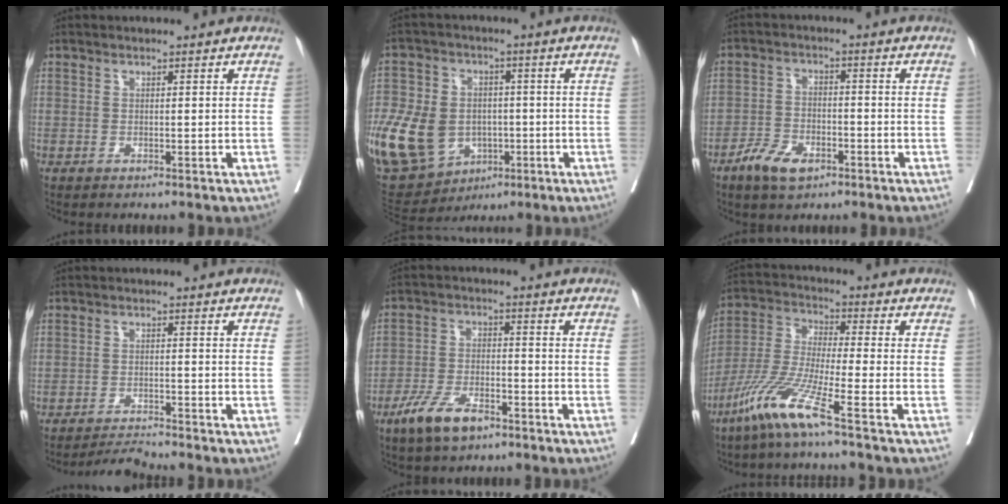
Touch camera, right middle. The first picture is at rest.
{"total": 20.9, "force": [-4.8, 16.3, 12.0], "torque": [-0.314, 0.005, -0.058]}
{"total": 6.1, "force": [-3.8, 2.8, 3.8], "torque": [-0.076, -0.001, -0.066]}
{"total": 3.0, "force": [-2.8, -1.1, -0.3], "torque": [0.003, -0.015, -0.047]}
{"total": 7.9, "force": [-5.1, 2.9, 5.2], "torque": [-0.110, -0.007, -0.093]}
{"total": 10.5, "force": [-6.6, -0.7, 8.1], "torque": [-0.178, -0.030, -0.141]}